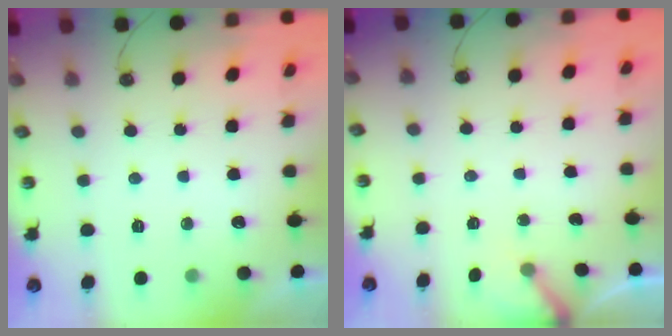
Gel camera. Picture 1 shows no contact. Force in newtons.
{"total": 3.3, "press": 3.3, "slide": 0.3}